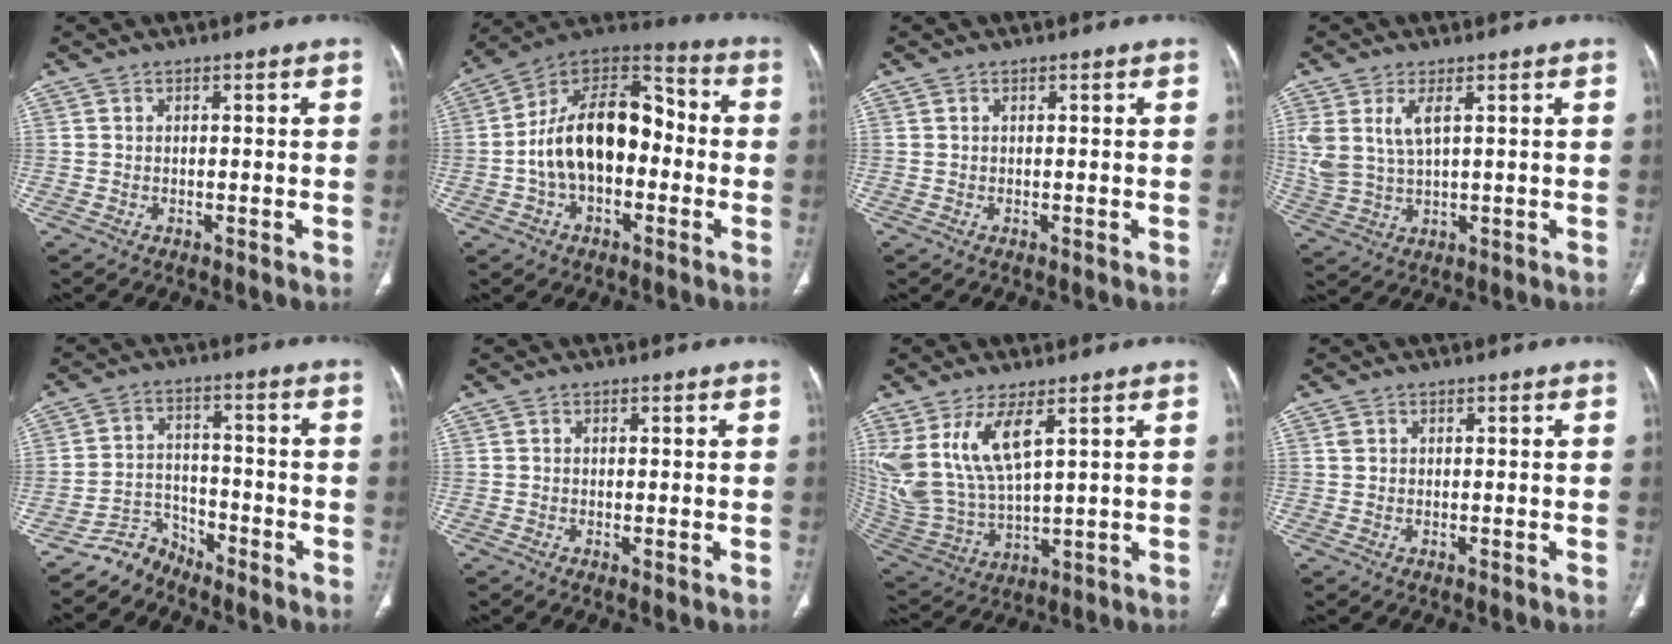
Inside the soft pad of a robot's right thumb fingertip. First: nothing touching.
{"total": 18.8, "force": [-1.9, 11.6, 14.7], "torque": [-0.227, 0.048, -0.039]}
{"total": 0.0}
{"total": 7.0, "force": [2.5, 3.0, 5.8], "torque": [-0.139, -0.008, 0.063]}
{"total": 5.4, "force": [-4.9, 2.3, -0.3], "torque": [0.017, 0.048, -0.096]}
{"total": 0.6, "force": [-0.1, 0.2, 0.6], "torque": [-0.016, -0.004, -0.002]}
{"total": 14.7, "force": [6.5, 5.8, 11.9], "torque": [-0.256, -0.034, 0.150]}
{"total": 0.6, "force": [0.3, 0.5, 0.3], "torque": [-0.005, 0.004, 0.007]}